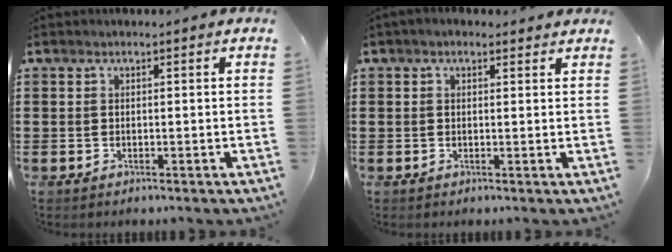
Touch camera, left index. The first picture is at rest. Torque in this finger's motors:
{"motor_torque": [0.97, -0.51, 0.35, 0.02]}